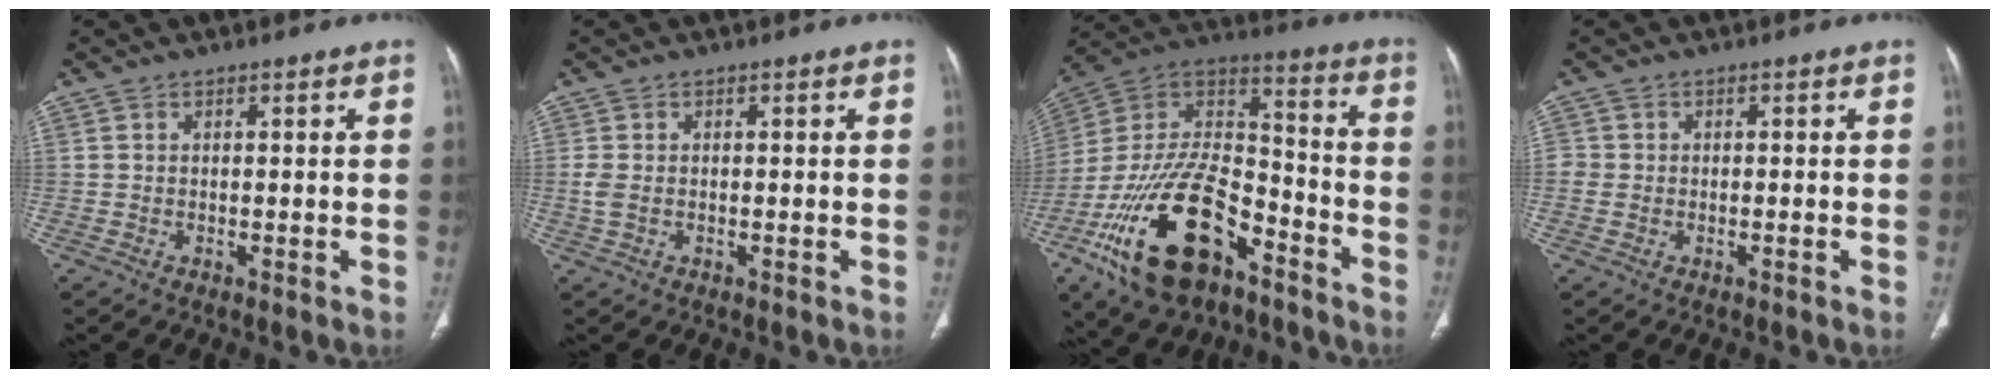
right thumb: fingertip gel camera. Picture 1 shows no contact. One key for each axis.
{"total": 2.2, "fx": -0.3, "fy": 1.3, "fz": 1.7, "tx": -0.056, "ty": 0.003, "tz": -0.006}
{"total": 26.5, "fx": -14.0, "fy": 13.3, "fz": 18.1, "tx": -0.371, "ty": 0.060, "tz": -0.245}
{"total": 1.7, "fx": -0.6, "fy": 1.4, "fz": 0.7, "tx": -0.015, "ty": 0.004, "tz": -0.013}